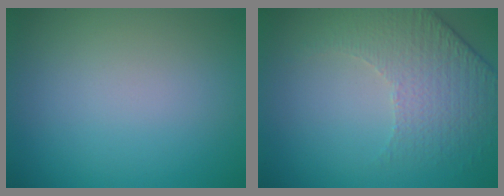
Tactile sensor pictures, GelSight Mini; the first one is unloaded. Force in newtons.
{"total": 4.8, "press": 3.2, "slide": 3.5}